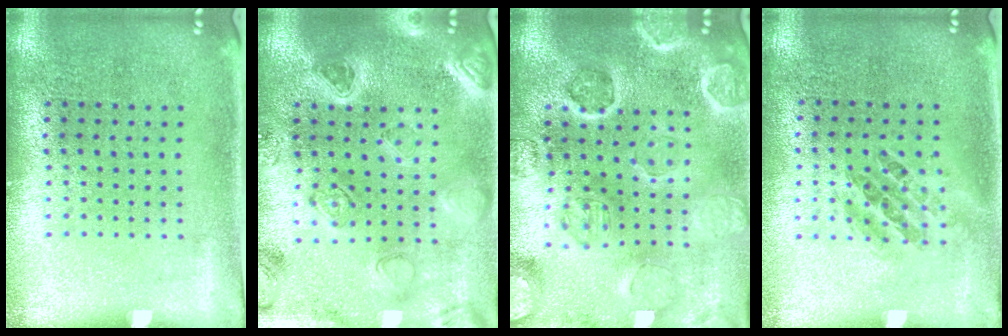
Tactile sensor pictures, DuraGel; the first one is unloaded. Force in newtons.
{"total": 2.3, "press": 2.2, "slide": 0.4}
{"total": 2.7, "press": 2.7, "slide": 0.2}
{"total": 0.9, "press": 0.9, "slide": 0.4}